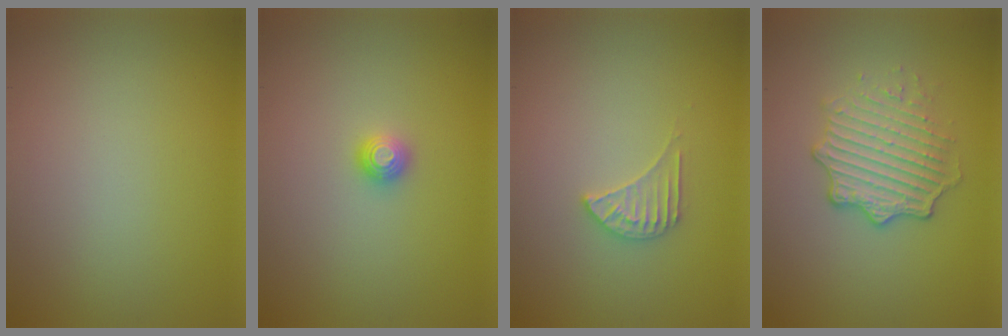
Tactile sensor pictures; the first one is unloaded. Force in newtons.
{"total": 1.2, "press": 1.1, "slide": 0.3}
{"total": 2.1, "press": 2.0, "slide": 0.4}
{"total": 4.8, "press": 3.5, "slide": 3.3}